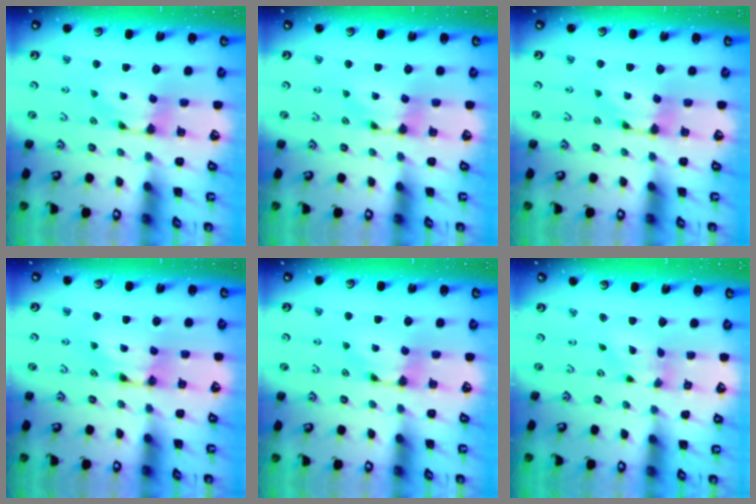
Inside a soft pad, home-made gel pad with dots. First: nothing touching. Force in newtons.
{"total": 0.0}
{"total": 0.5, "press": 0.3, "slide": 0.4}
{"total": 2.1, "press": 2.1, "slide": 0.2}
{"total": 0.0}
{"total": 2.1, "press": 1.6, "slide": 1.3}